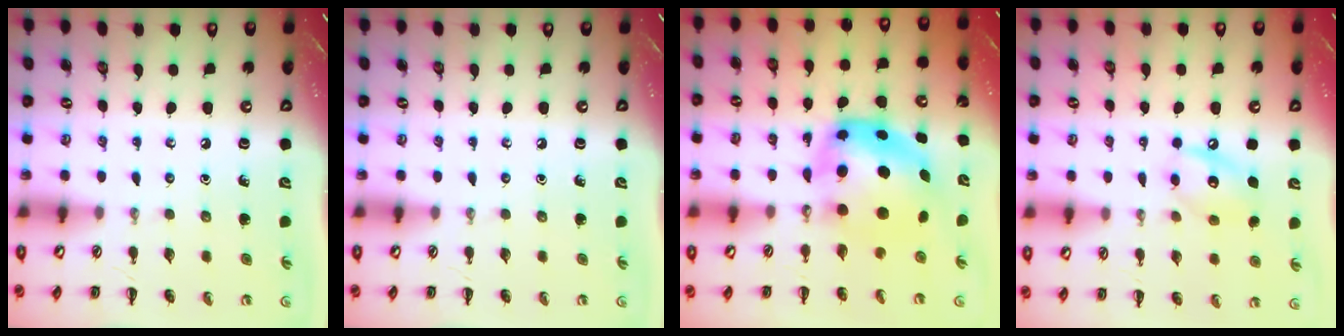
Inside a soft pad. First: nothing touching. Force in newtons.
{"total": 0.0}
{"total": 6.9, "press": 6.7, "slide": 1.6}
{"total": 10.4, "press": 10.3, "slide": 1.5}